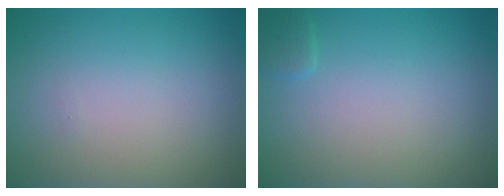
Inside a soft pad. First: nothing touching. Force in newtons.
{"total": 0.9, "press": 0.8, "slide": 0.1}